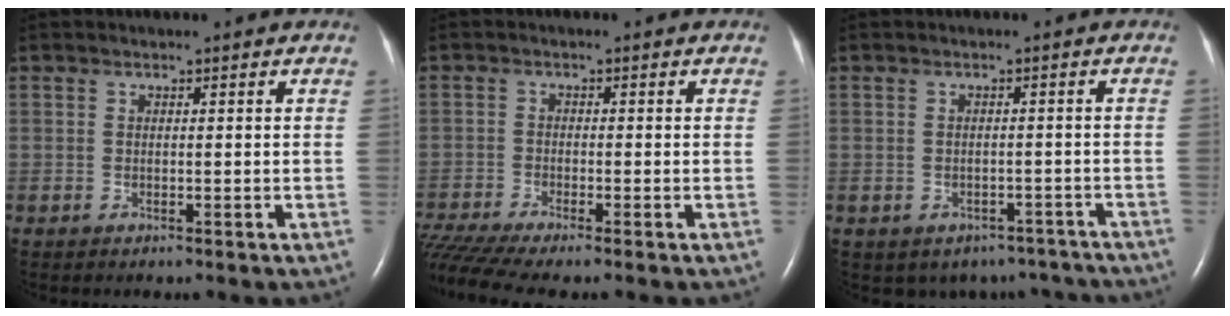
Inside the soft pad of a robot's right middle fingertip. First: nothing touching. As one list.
[{"total": 6.5, "force": [-5.2, 0.0, 3.9], "torque": [-0.083, -0.010, -0.095]}, {"total": 8.3, "force": [-6.7, 4.8, 1.2], "torque": [-0.007, 0.017, -0.068]}]